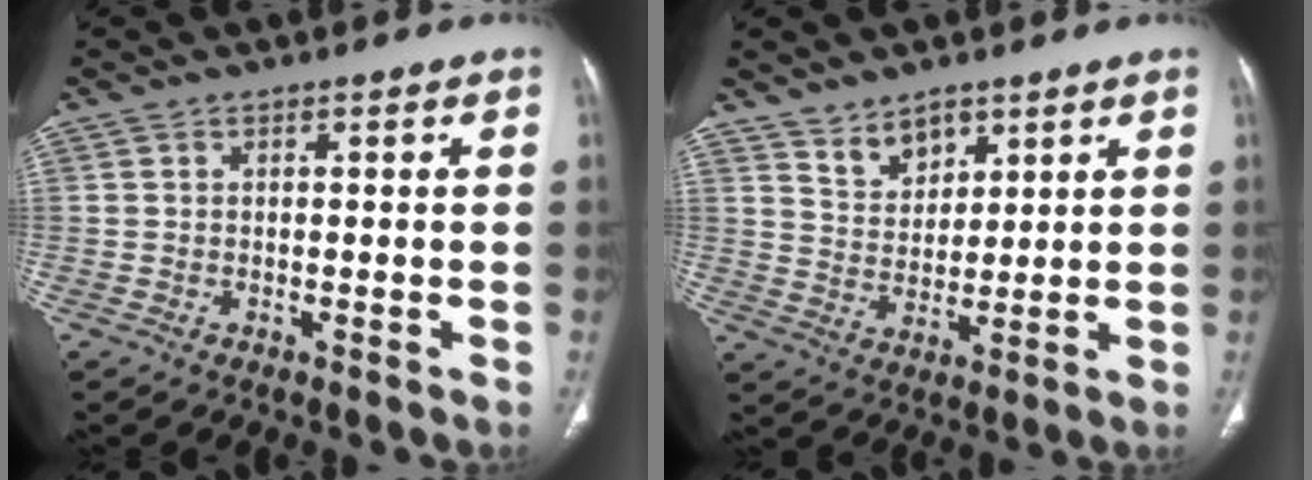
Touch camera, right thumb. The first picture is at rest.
{"total": 6.2, "force": [4.4, 3.7, 2.3], "torque": [-0.013, -0.037, 0.089]}